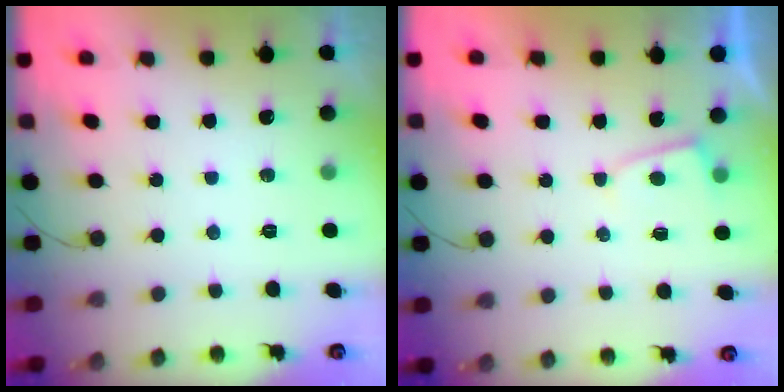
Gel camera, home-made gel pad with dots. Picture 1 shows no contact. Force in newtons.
{"total": 2.3, "press": 2.3, "slide": 0.3}